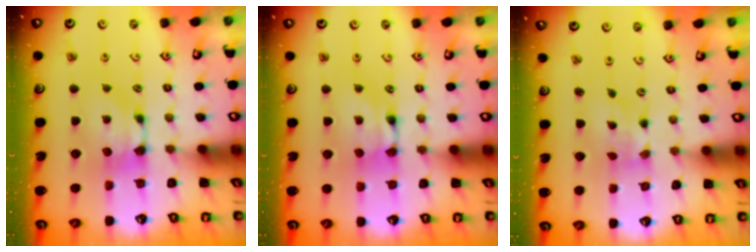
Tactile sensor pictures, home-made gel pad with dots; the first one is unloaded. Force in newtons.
{"total": 1.8, "press": 1.8, "slide": 0.1}
{"total": 1.5, "press": 1.1, "slide": 1.0}